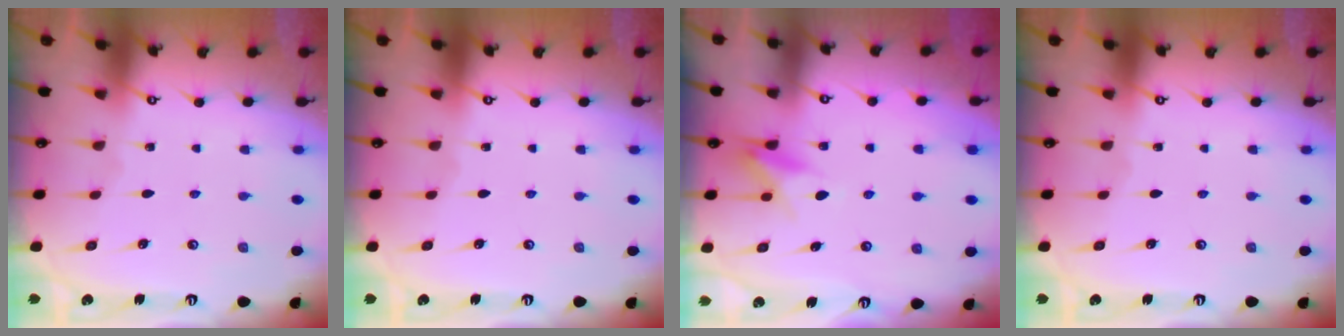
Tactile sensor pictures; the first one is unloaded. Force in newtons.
{"total": 0.0}
{"total": 7.7, "press": 7.6, "slide": 1.2}
{"total": 0.0}